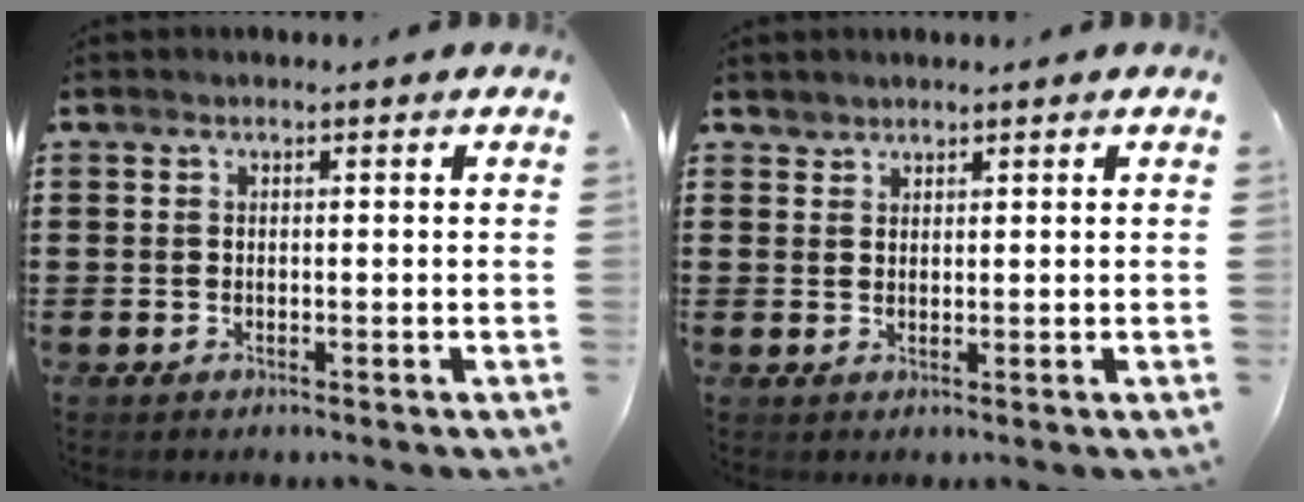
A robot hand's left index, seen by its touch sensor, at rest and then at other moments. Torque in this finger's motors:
{"motor_torque": [2.14, 0.00, -0.04, 0.00]}